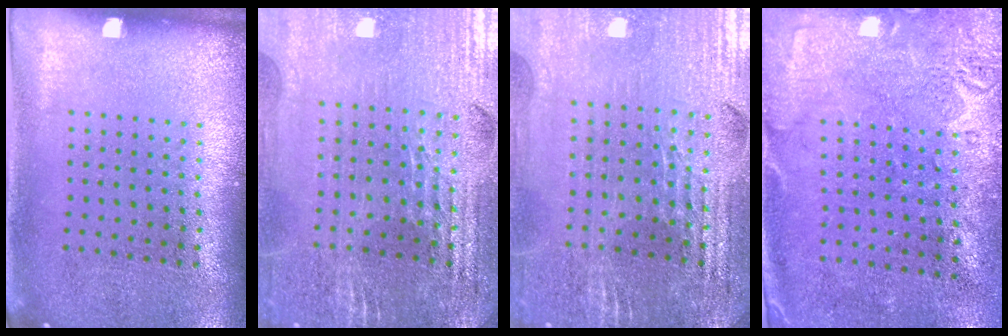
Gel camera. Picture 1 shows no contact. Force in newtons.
{"total": 2.9, "press": 2.9, "slide": 0.6}
{"total": 2.9, "press": 2.9, "slide": 0.5}
{"total": 2.8, "press": 2.2, "slide": 1.7}